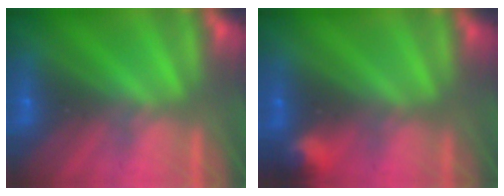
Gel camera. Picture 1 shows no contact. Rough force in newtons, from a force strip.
{"total": 2.8}